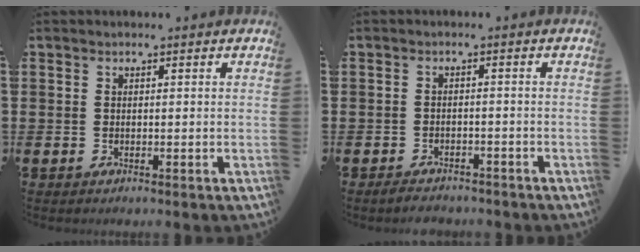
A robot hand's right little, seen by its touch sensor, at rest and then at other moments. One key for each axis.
{"total": 1.6, "fx": -1.5, "fy": 0.3, "fz": 0.2, "tx": -0.009, "ty": 0.002, "tz": -0.033}